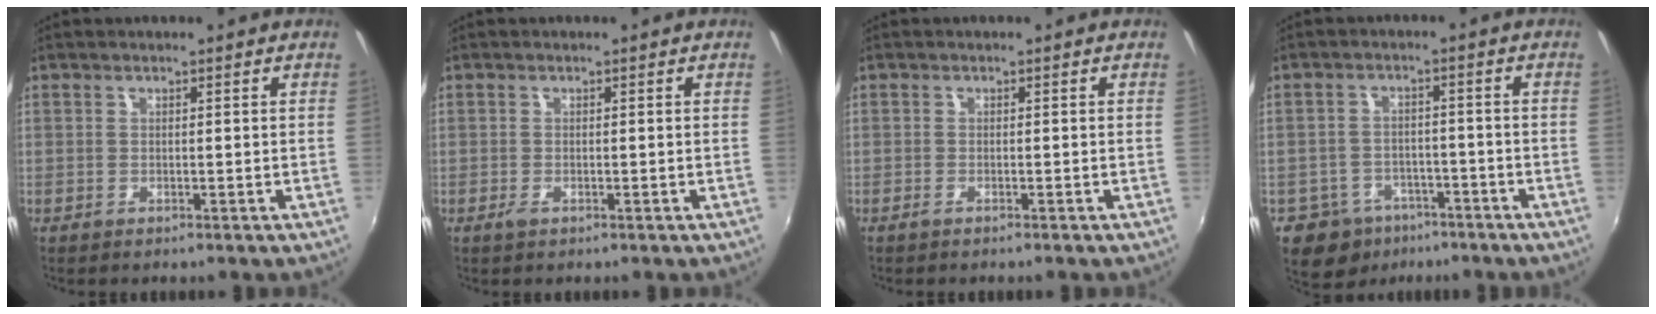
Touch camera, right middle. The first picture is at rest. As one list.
[{"total": 1.1, "force": [-0.7, 0.5, 0.7], "torque": [-0.015, -0.003, -0.012]}, {"total": 0.8, "force": [-0.7, 0.0, 0.4], "torque": [-0.007, -0.002, -0.015]}, {"total": 8.7, "force": [-5.6, 6.3, 2.2], "torque": [-0.064, 0.017, -0.075]}]